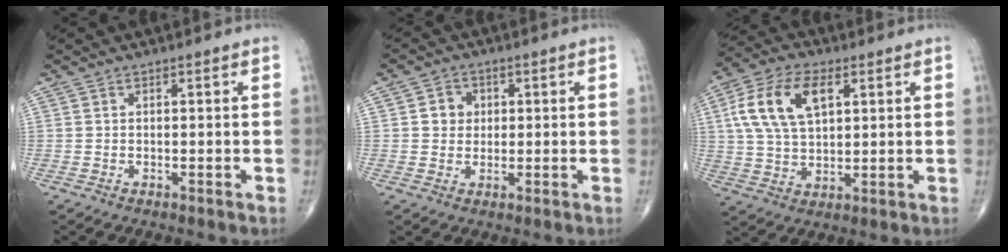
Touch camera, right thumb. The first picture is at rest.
{"total": 4.1, "force": [0.7, 3.7, 1.6], "torque": [-0.003, 0.003, 0.007]}
{"total": 13.6, "force": [4.2, 7.6, 10.4], "torque": [-0.199, 0.006, 0.078]}